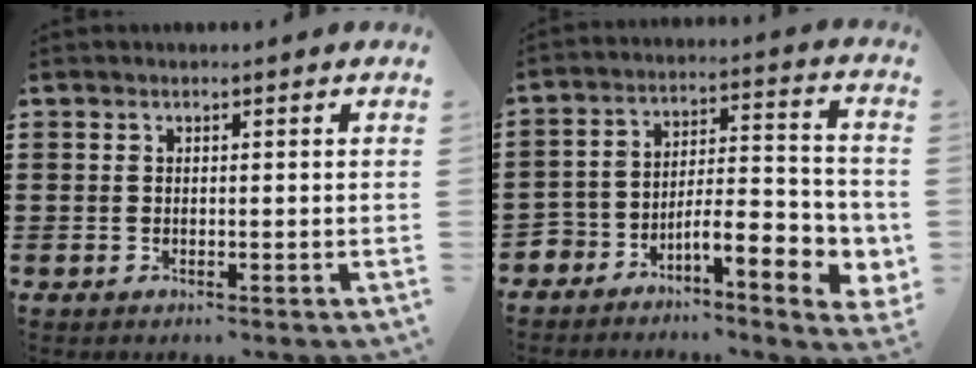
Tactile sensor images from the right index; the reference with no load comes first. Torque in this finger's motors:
{"motor_torque": [0.97, -0.72, 0.59, 0.09]}